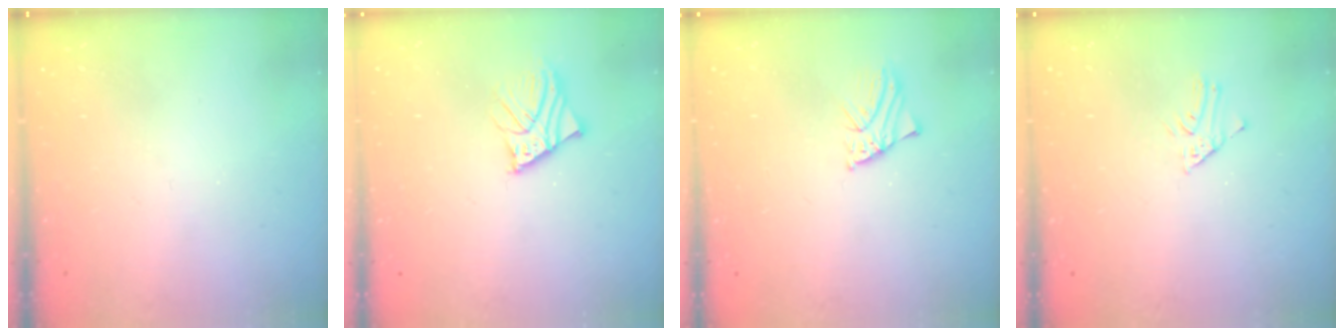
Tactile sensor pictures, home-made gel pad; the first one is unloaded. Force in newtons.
{"total": 6.2, "press": 6.1, "slide": 0.7}
{"total": 1.9, "press": 1.9, "slide": 0.0}
{"total": 1.7, "press": 1.7, "slide": 0.2}